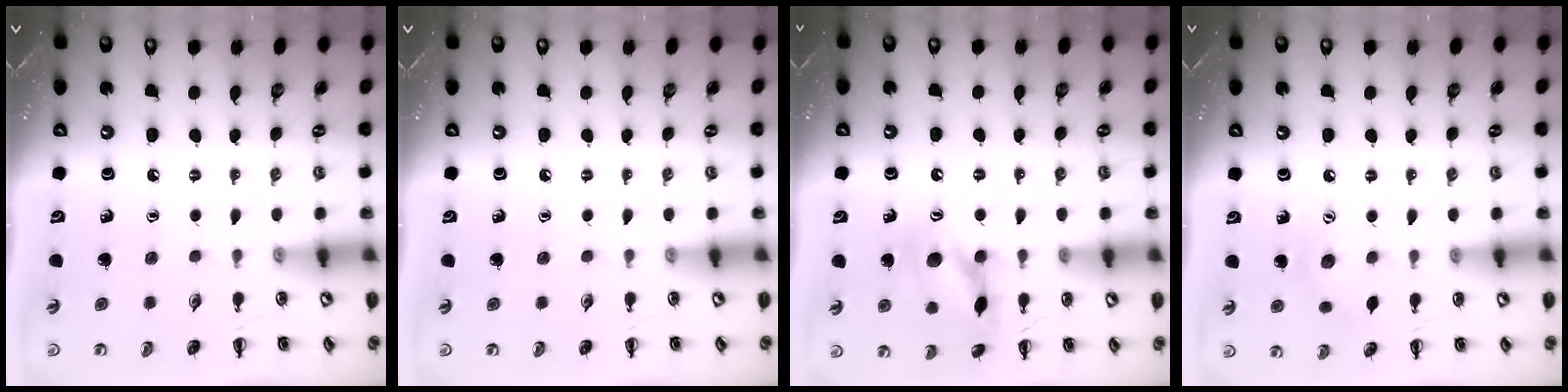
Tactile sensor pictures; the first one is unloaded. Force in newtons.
{"total": 0.0}
{"total": 12.8, "press": 12.8, "slide": 1.2}
{"total": 7.1, "press": 7.0, "slide": 1.3}